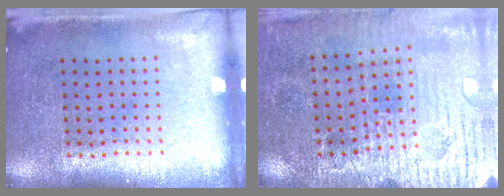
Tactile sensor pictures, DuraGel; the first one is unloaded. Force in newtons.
{"total": 3.6, "press": 3.5, "slide": 0.4}